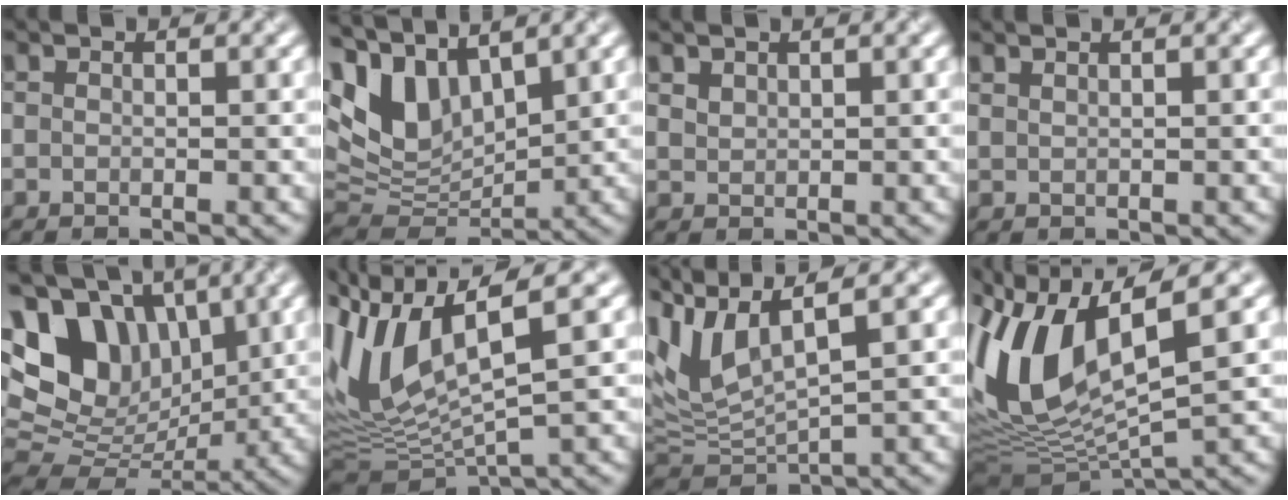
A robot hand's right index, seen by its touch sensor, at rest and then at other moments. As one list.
[{"total": 7.9, "force": [4.6, 4.2, 4.8], "torque": [-0.117, 0.014, 0.089]}, {"total": 1.2, "force": [1.1, 0.2, -0.3], "torque": [0.000, 0.006, 0.025]}, {"total": 1.2, "force": [1.1, 0.4, 0.2], "torque": [0.001, 0.004, 0.008]}, {"total": 13.5, "force": [5.8, 9.5, 7.6], "torque": [-0.176, 0.047, 0.106]}, {"total": 9.0, "force": [2.9, 3.3, 7.9], "torque": [-0.178, 0.009, 0.063]}, {"total": 7.0, "force": [4.0, 2.4, 5.2], "torque": [-0.130, 0.020, 0.080]}, {"total": 10.9, "force": [2.5, 4.6, 9.5], "torque": [-0.212, 0.001, 0.050]}]